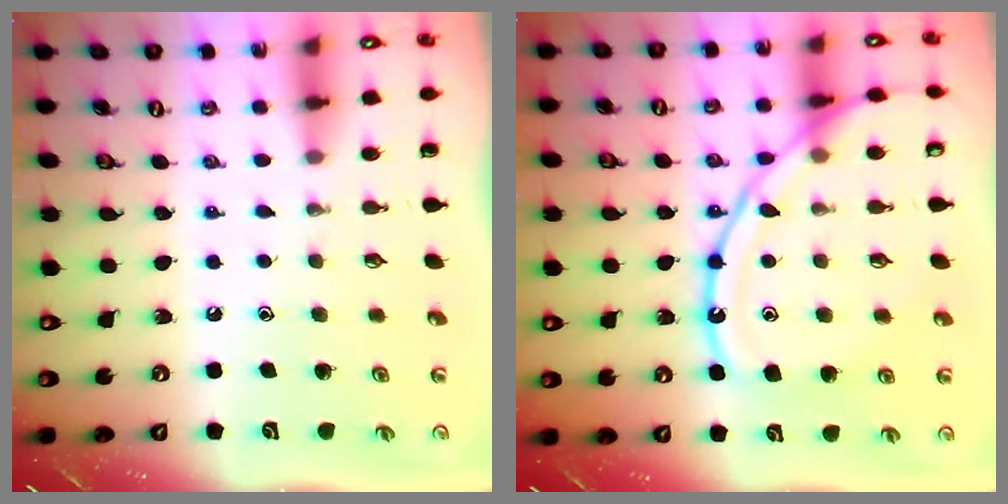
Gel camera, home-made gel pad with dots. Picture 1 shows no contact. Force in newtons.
{"total": 17.4, "press": 17.3, "slide": 1.7}